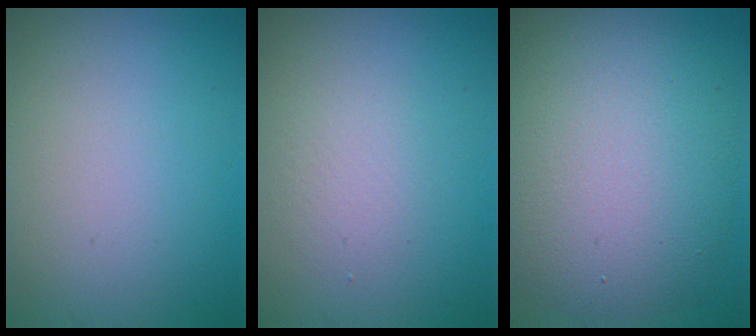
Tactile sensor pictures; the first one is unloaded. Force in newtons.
{"total": 1.7, "press": 1.7, "slide": 0.1}
{"total": 9.7, "press": 9.7, "slide": 0.4}